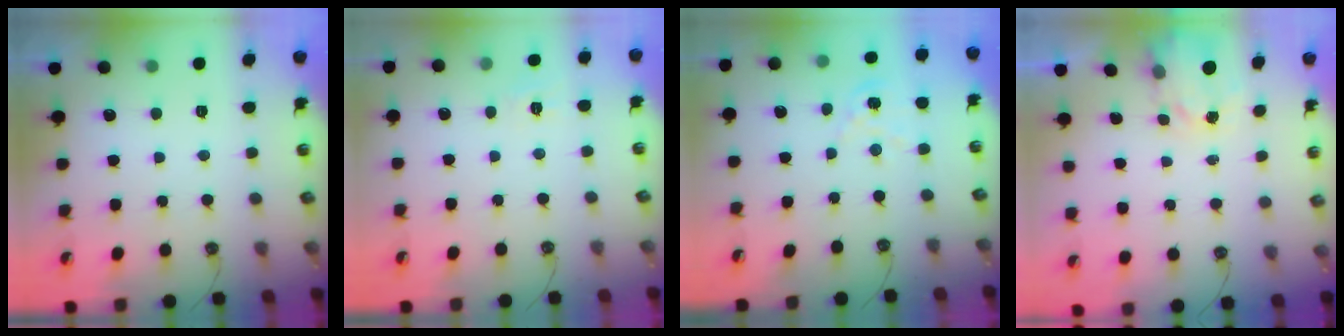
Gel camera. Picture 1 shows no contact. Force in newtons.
{"total": 3.6, "press": 3.6, "slide": 0.5}
{"total": 2.3, "press": 2.3, "slide": 0.3}
{"total": 2.6, "press": 2.6, "slide": 0.4}